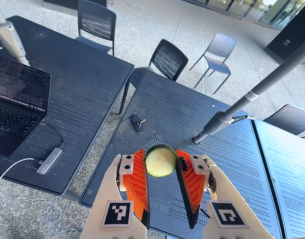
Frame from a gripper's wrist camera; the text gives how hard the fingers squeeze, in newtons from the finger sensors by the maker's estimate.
{"total": 9.7, "left": 9.9, "right": 9.4}